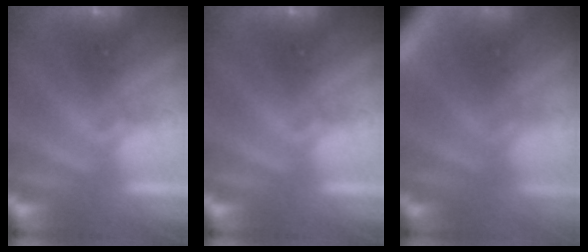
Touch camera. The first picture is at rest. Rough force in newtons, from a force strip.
{"total": 0.0}
{"total": 5.8}